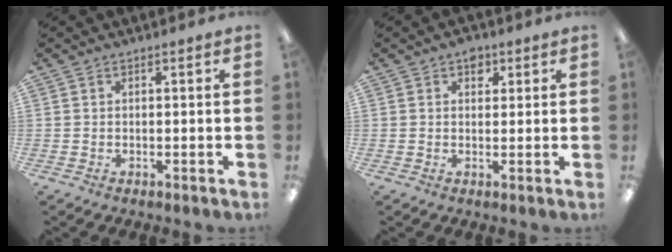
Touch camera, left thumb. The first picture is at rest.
{"total": 3.2, "force": [1.8, 2.2, 1.5], "torque": [-0.008, -0.003, 0.026]}